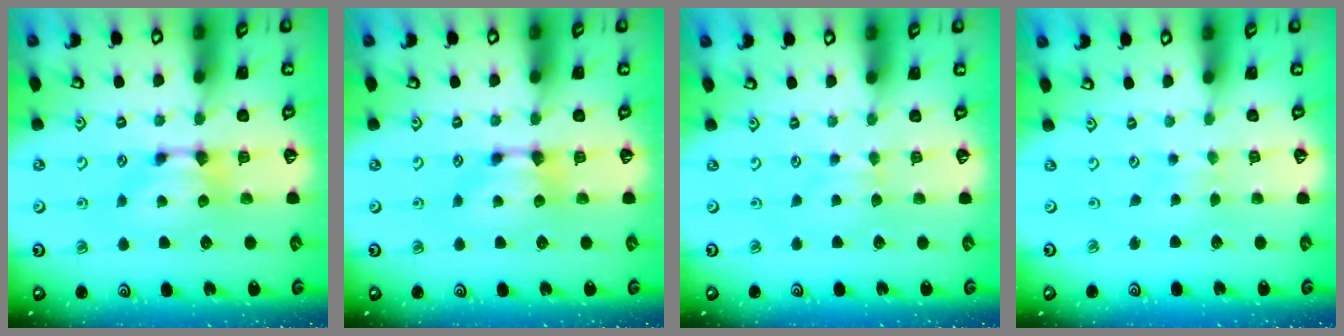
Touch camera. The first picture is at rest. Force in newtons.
{"total": 0.0}
{"total": 2.7, "press": 2.7, "slide": 0.4}
{"total": 3.5, "press": 3.5, "slide": 0.1}